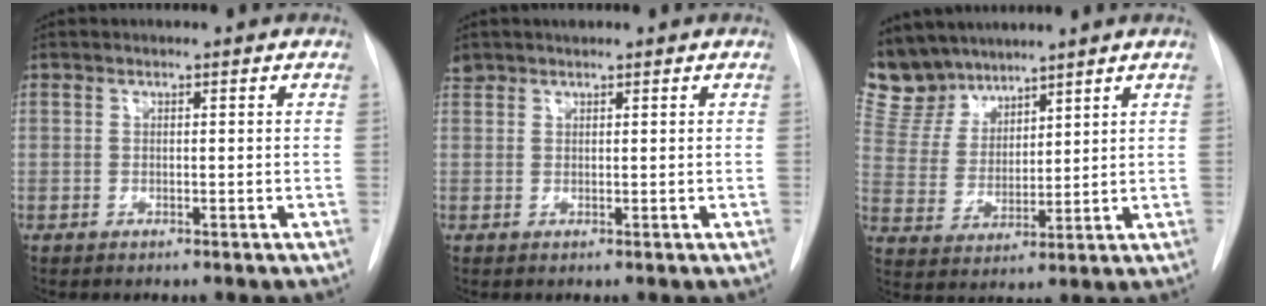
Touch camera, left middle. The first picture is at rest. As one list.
[{"total": 1.8, "force": [1.6, 0.8, 0.2], "torque": [-0.012, 0.016, 0.029]}, {"total": 9.4, "force": [8.5, 3.8, 1.1], "torque": [-0.032, 0.008, 0.183]}]